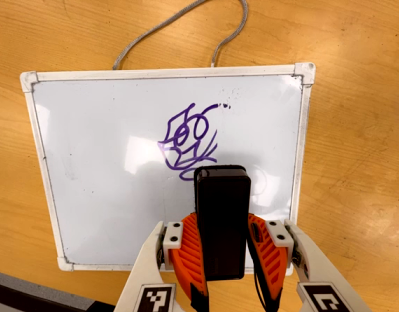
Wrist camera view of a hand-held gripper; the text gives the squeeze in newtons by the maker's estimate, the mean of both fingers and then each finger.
{"total": 6.0, "left": 5.5, "right": 6.5}